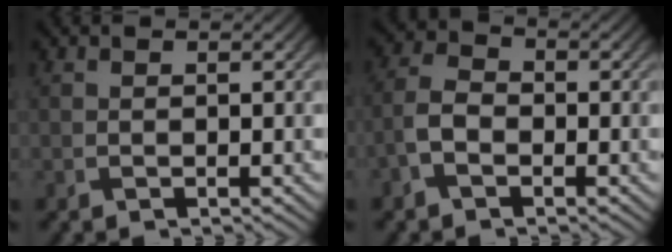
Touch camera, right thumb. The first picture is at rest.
{"total": 3.4, "force": [-1.6, 2.0, 2.2], "torque": [-0.050, 0.007, -0.045]}